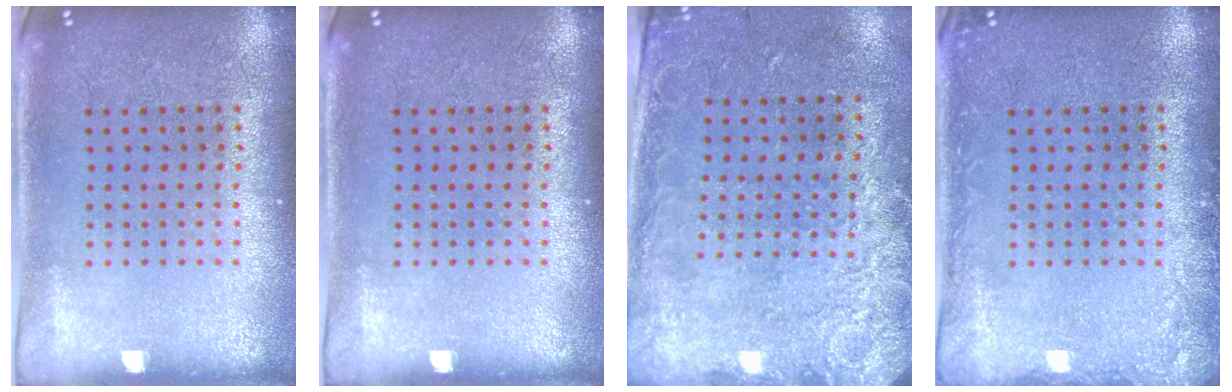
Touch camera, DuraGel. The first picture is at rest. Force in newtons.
{"total": 0.0}
{"total": 2.6, "press": 1.9, "slide": 1.8}
{"total": 1.6, "press": 1.6, "slide": 0.3}